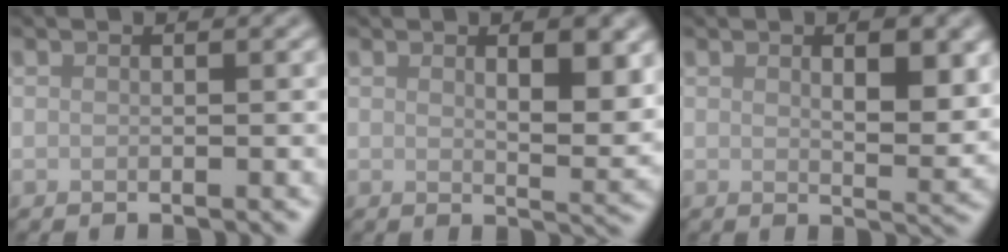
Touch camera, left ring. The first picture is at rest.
{"total": 4.7, "force": [1.7, 1.7, 4.0], "torque": [-0.055, -0.008, 0.031]}
{"total": 4.3, "force": [1.4, 1.7, 3.7], "torque": [-0.053, -0.007, 0.026]}